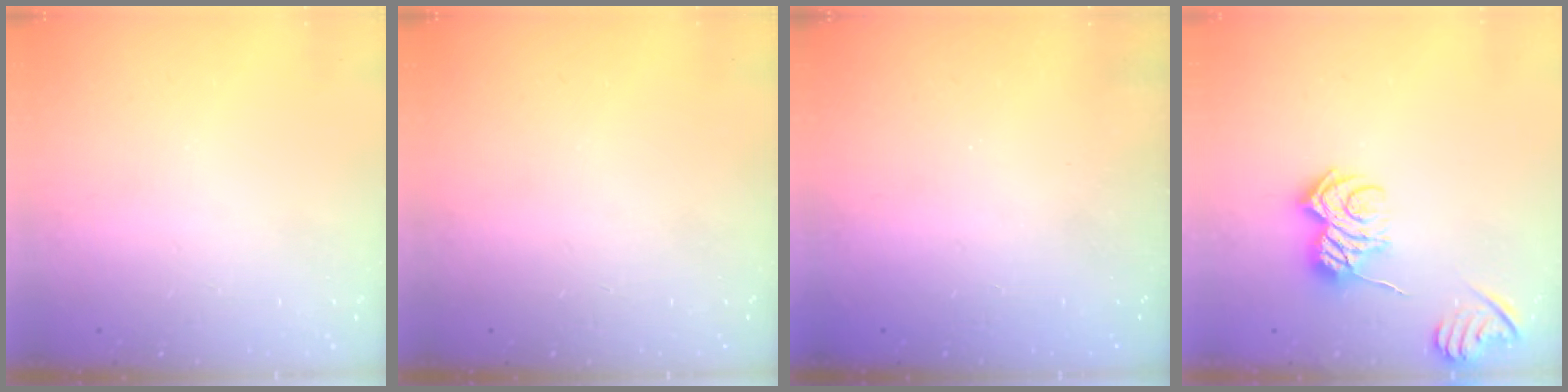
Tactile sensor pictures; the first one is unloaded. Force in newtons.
{"total": 0.0}
{"total": 2.3, "press": 2.2, "slide": 0.8}
{"total": 8.0, "press": 8.0, "slide": 0.7}